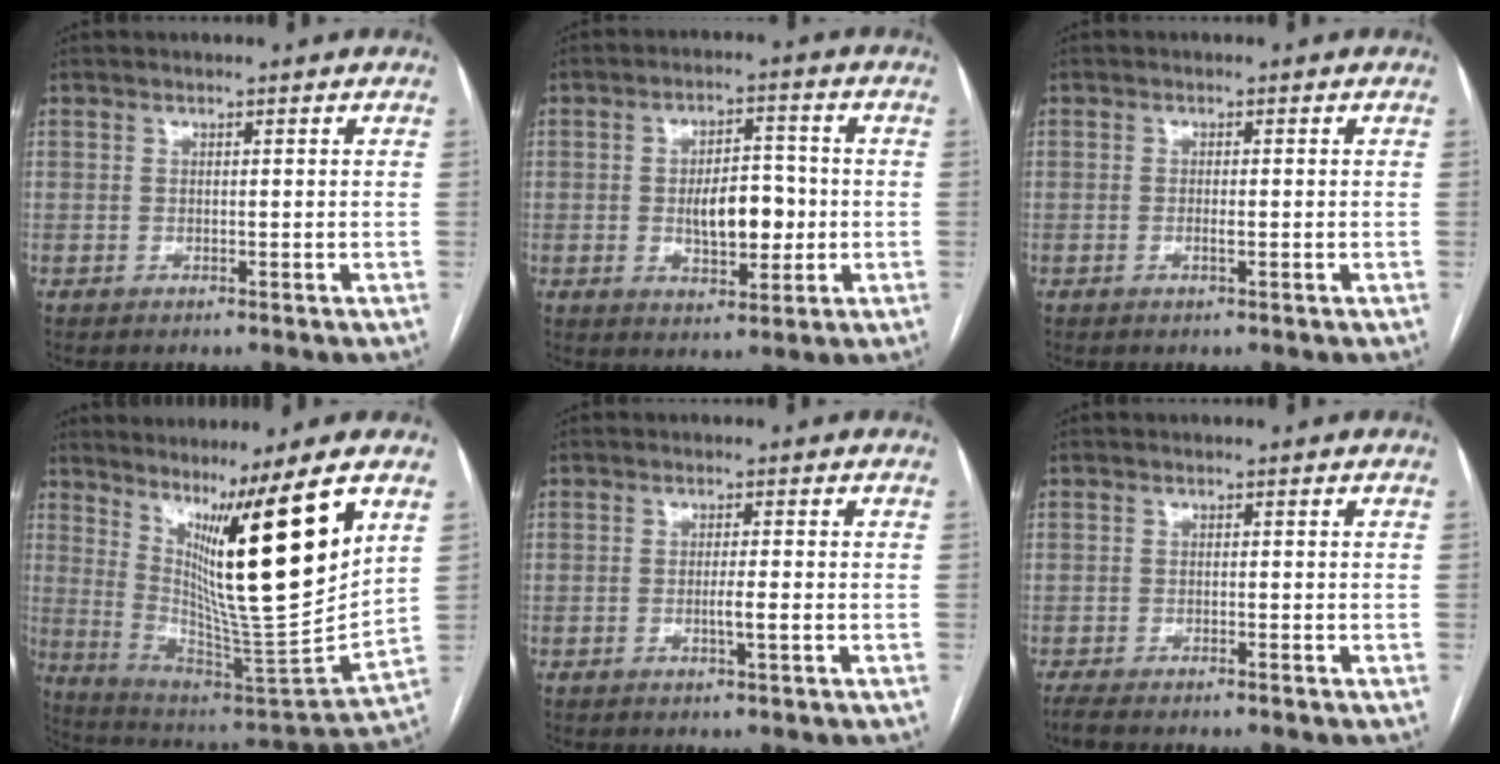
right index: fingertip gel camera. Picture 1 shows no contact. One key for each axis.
{"total": 8.1, "fx": -0.8, "fy": 3.6, "fz": 7.2, "tx": -0.120, "ty": 0.009, "tz": -0.008}
{"total": 1.2, "fx": -0.4, "fy": 0.1, "fz": 1.1, "tx": -0.024, "ty": -0.001, "tz": -0.008}
{"total": 20.6, "fx": 9.1, "fy": -0.2, "fz": 18.5, "tx": -0.289, "ty": -0.039, "tz": 0.153}
{"total": 2.3, "fx": -0.6, "fy": -0.2, "fz": 2.2, "tx": -0.040, "ty": -0.003, "tz": -0.012}
{"total": 2.2, "fx": -1.9, "fy": -0.2, "fz": 1.1, "tx": -0.022, "ty": -0.004, "tz": -0.033}